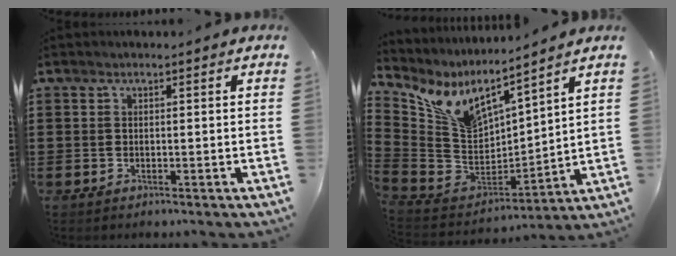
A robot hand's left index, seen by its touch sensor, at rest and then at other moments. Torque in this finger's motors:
{"motor_torque": [0.50, -0.45, 0.33, 0.07]}